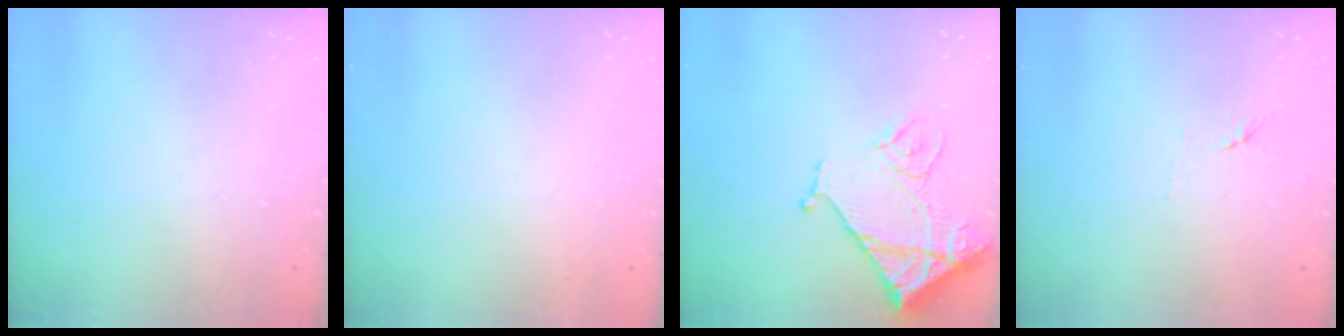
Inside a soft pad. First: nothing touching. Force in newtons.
{"total": 2.9, "press": 2.9, "slide": 0.1}
{"total": 13.0, "press": 13.0, "slide": 1.1}
{"total": 6.2, "press": 6.1, "slide": 0.9}